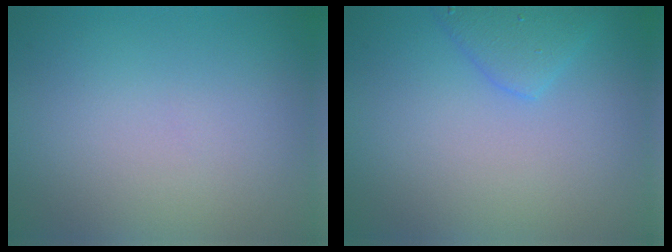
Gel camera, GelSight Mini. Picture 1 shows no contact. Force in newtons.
{"total": 2.5, "press": 2.5, "slide": 0.2}